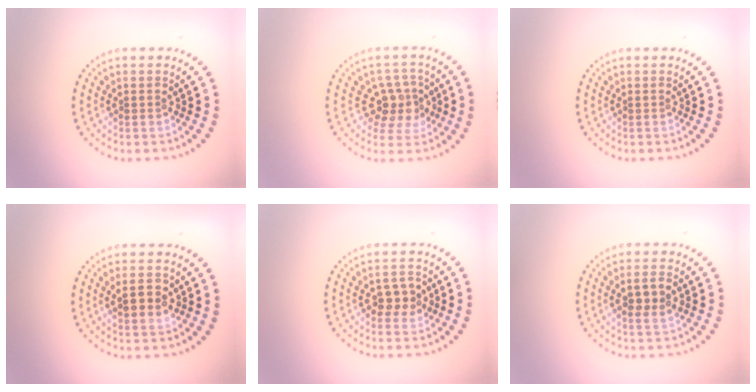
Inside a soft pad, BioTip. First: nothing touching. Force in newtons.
{"total": 3.3, "press": 2.9, "slide": 1.7}
{"total": 0.0}
{"total": 2.6, "press": 2.5, "slide": 0.5}
{"total": 2.4, "press": 2.4, "slide": 0.2}
{"total": 2.2, "press": 2.2, "slide": 0.5}